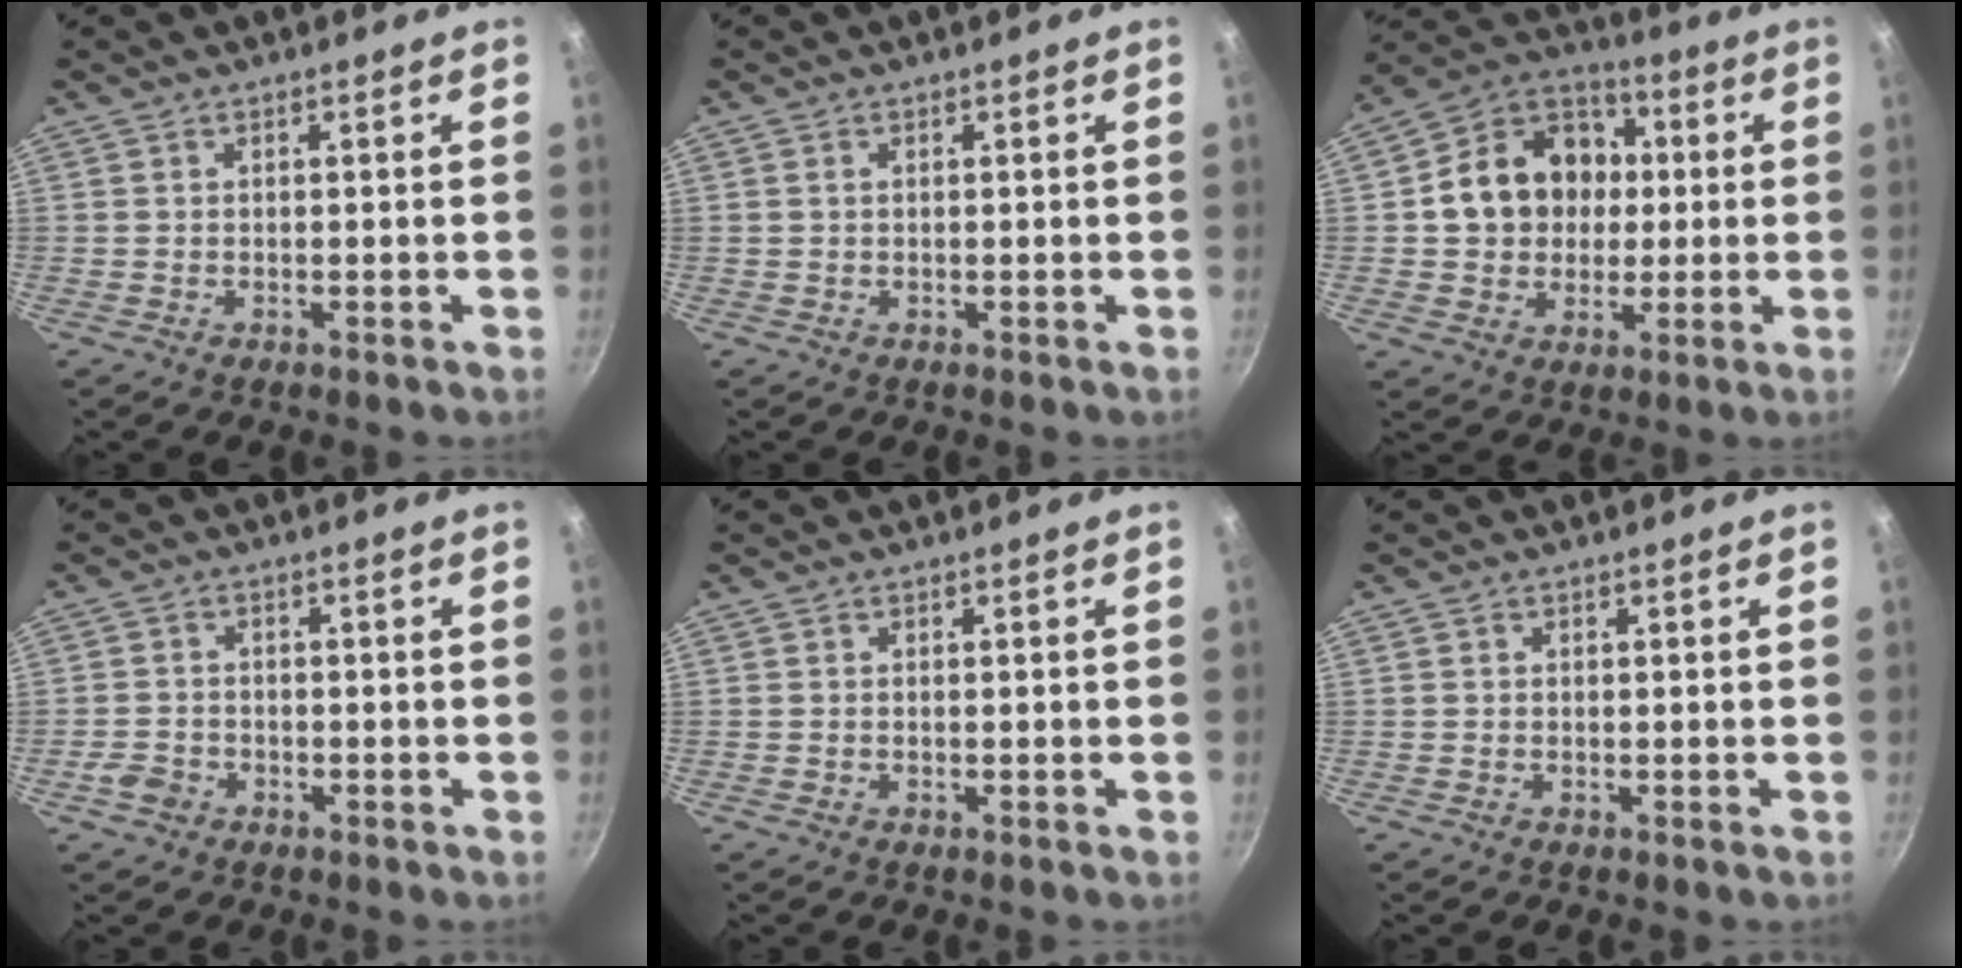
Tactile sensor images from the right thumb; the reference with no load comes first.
{"total": 0.6, "force": [0.1, 0.4, 0.4], "torque": [-0.007, 0.002, 0.002]}
{"total": 16.2, "force": [1.5, 13.5, 8.8], "torque": [-0.114, 0.028, 0.015]}
{"total": 3.4, "force": [-1.8, 2.6, 1.3], "torque": [-0.025, 0.021, -0.033]}
{"total": 0.0}
{"total": 0.0}